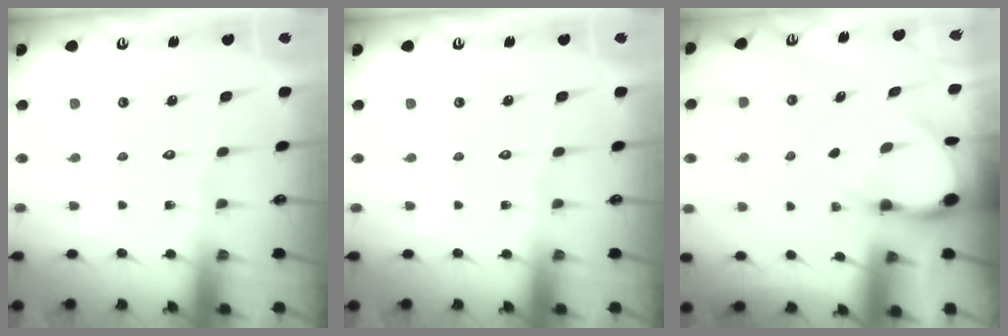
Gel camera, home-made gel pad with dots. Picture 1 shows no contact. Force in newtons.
{"total": 0.0}
{"total": 3.2, "press": 3.2, "slide": 0.2}